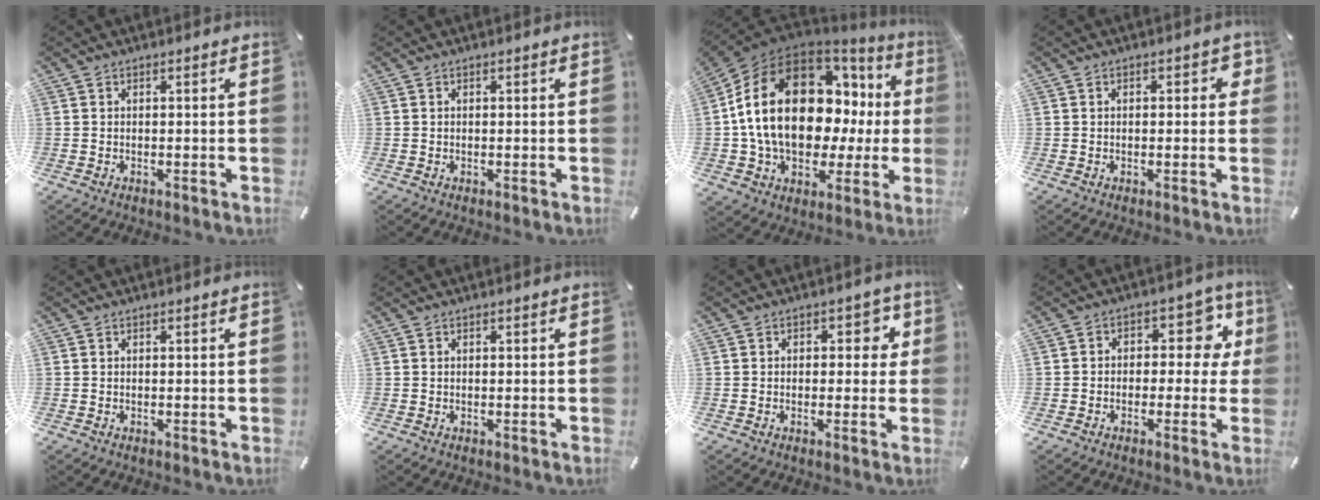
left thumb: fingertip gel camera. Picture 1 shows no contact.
{"total": 0.0}
{"total": 22.8, "force": [3.6, 15.3, 16.5], "torque": [-0.319, -0.026, 0.071]}
{"total": 1.9, "force": [0.1, 1.3, 1.4], "torque": [-0.010, 0.003, -0.003]}
{"total": 0.0}
{"total": 0.0}
{"total": 4.6, "force": [0.8, 3.3, 3.1], "torque": [-0.017, -0.005, 0.001]}
{"total": 8.9, "force": [1.6, 6.4, 6.0], "torque": [-0.070, -0.005, 0.024]}